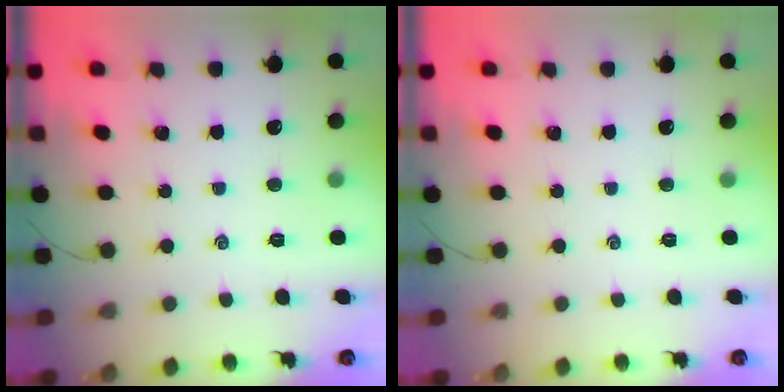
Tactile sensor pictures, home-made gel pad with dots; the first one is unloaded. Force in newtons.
{"total": 0.0}